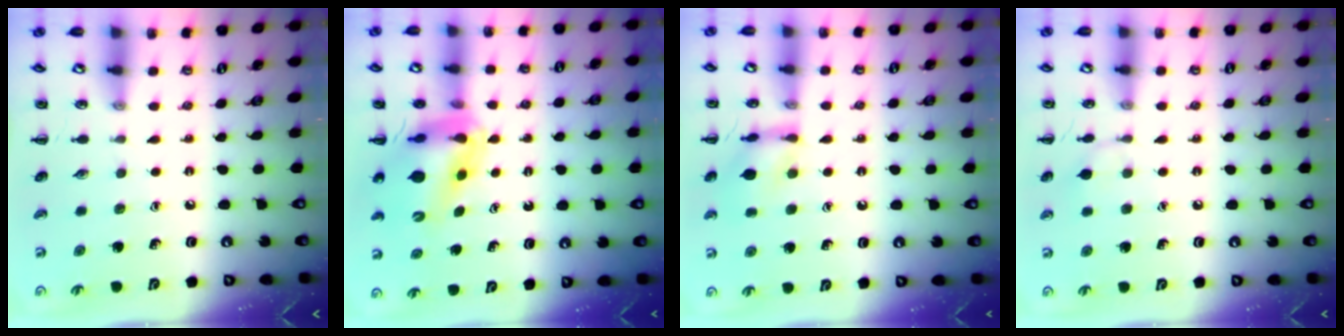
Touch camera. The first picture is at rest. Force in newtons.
{"total": 12.4, "press": 11.8, "slide": 3.7}
{"total": 10.0, "press": 10.0, "slide": 0.8}
{"total": 6.5, "press": 6.3, "slide": 1.7}